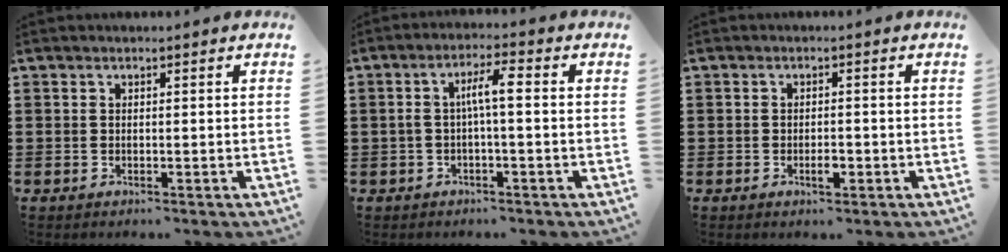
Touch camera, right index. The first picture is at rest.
{"total": 4.5, "force": [-0.2, 0.9, 4.4], "torque": [-0.092, 0.008, -0.011]}
{"total": 2.2, "force": [-0.9, 0.8, 1.8], "torque": [-0.033, -0.001, -0.016]}